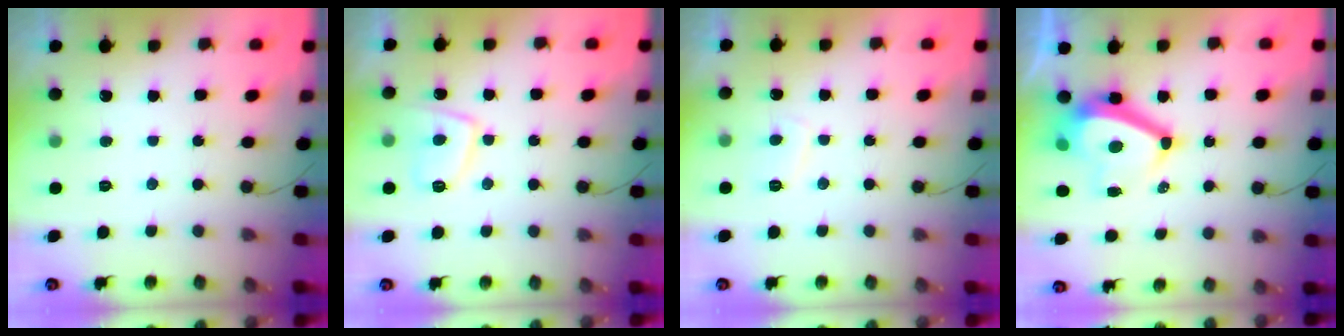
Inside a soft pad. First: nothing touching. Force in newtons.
{"total": 8.2, "press": 8.1, "slide": 1.2}
{"total": 3.2, "press": 3.1, "slide": 0.6}
{"total": 10.4, "press": 9.9, "slide": 3.2}